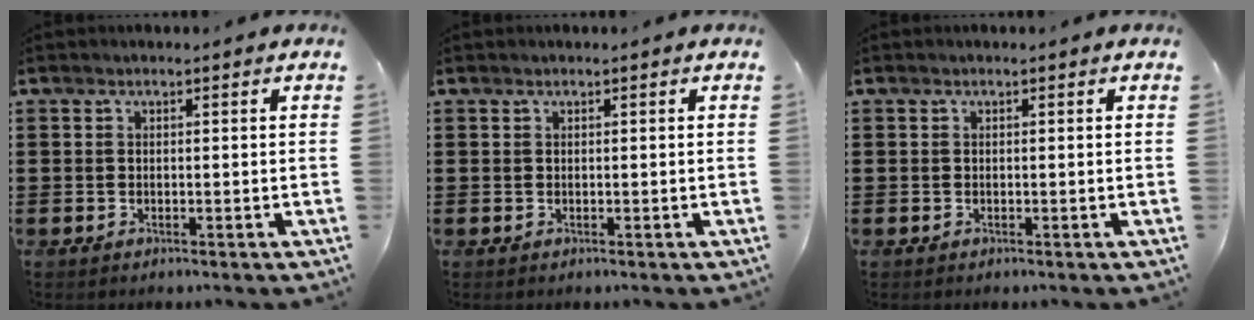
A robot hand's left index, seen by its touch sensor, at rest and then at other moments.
{"total": 0.0}
{"total": 0.0}